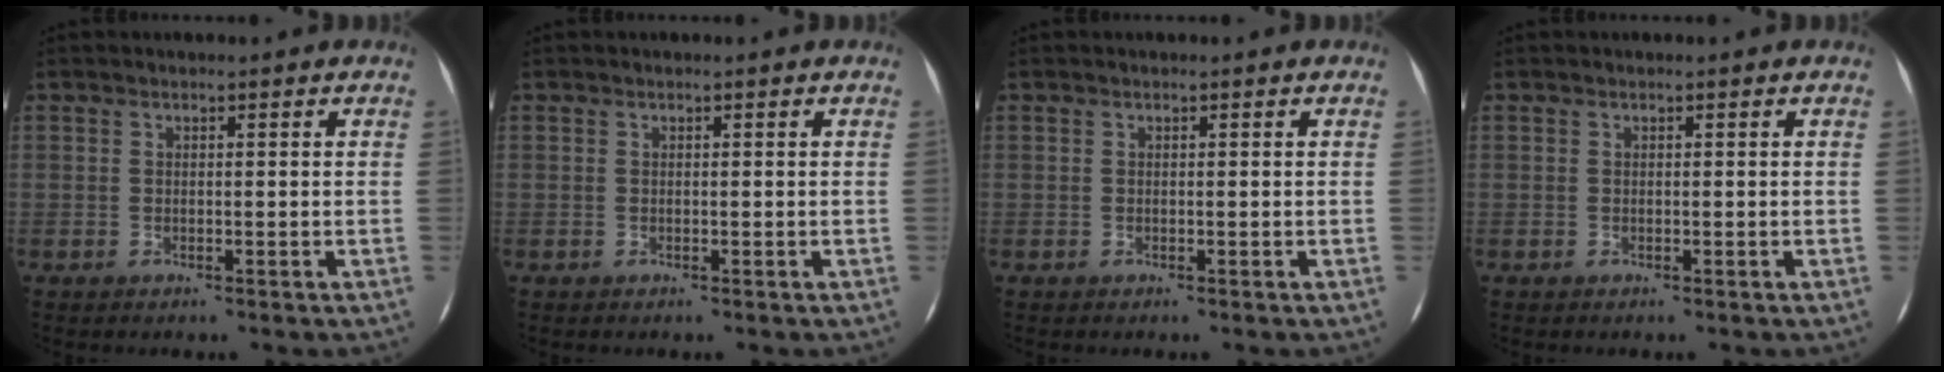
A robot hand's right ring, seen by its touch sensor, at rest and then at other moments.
{"total": 0.0}
{"total": 0.0}
{"total": 0.0}